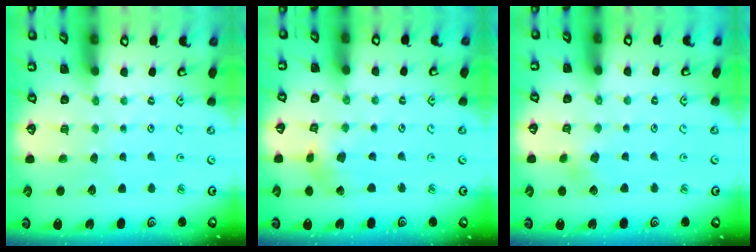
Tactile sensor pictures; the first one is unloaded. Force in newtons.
{"total": 2.6, "press": 2.6, "slide": 0.4}
{"total": 3.4, "press": 3.4, "slide": 0.4}